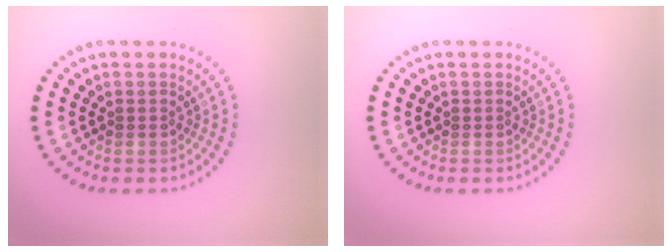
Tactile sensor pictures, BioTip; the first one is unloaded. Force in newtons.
{"total": 0.0}